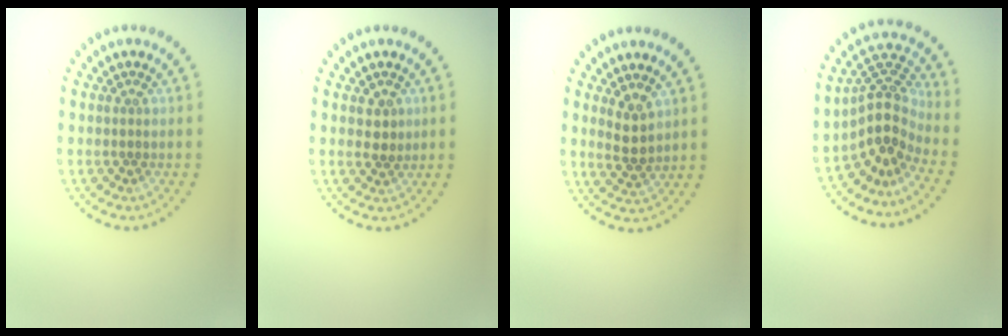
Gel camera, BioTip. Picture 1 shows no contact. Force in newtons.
{"total": 1.9, "press": 1.8, "slide": 0.6}
{"total": 2.2, "press": 2.1, "slide": 0.8}
{"total": 4.0, "press": 2.8, "slide": 2.9}